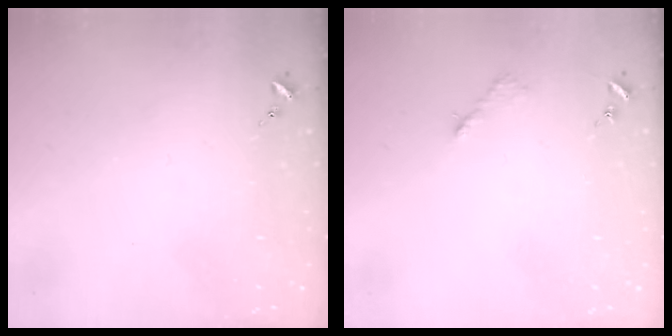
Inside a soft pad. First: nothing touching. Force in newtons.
{"total": 2.6, "press": 2.6, "slide": 0.4}